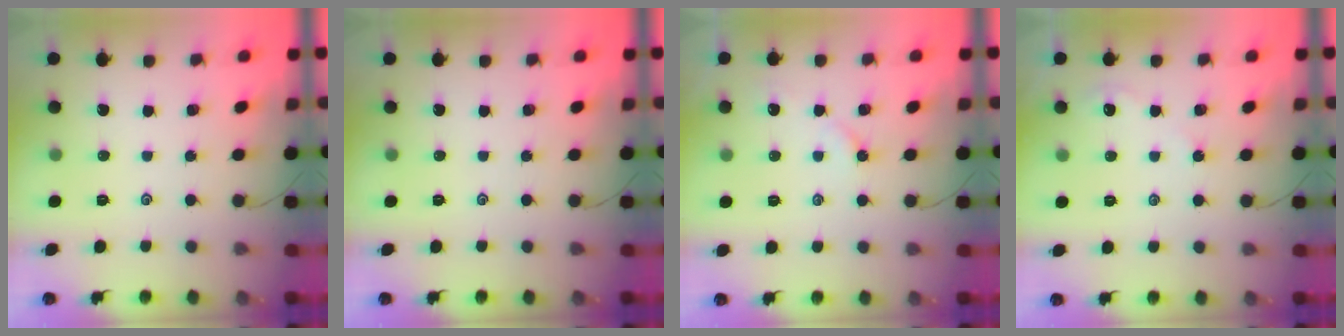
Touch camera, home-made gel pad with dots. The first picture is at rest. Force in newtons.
{"total": 0.0}
{"total": 5.4, "press": 5.4, "slide": 0.6}
{"total": 3.2, "press": 3.2, "slide": 0.4}